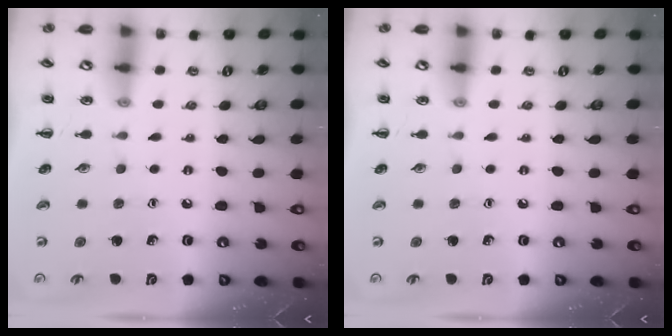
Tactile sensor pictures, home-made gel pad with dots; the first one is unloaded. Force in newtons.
{"total": 0.0}